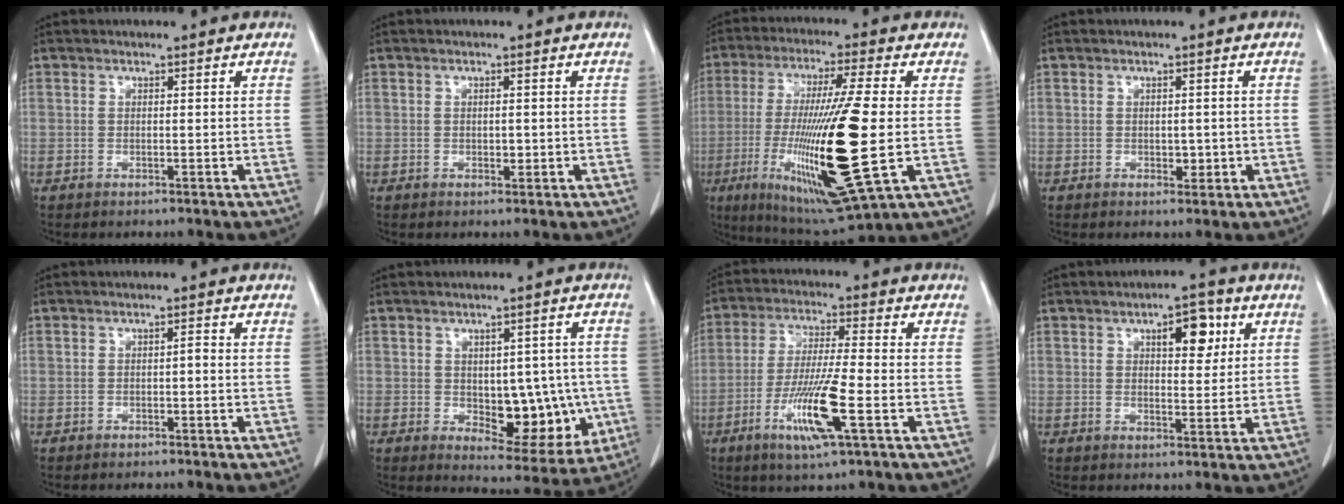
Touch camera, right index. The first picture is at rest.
{"total": 1.2, "force": [-0.1, 0.5, 1.0], "torque": [-0.016, -0.001, 0.000]}
{"total": 22.0, "force": [-4.2, 1.7, 21.6], "torque": [-0.436, -0.037, -0.066]}
{"total": 1.8, "force": [-0.2, 1.2, 1.2], "torque": [-0.011, 0.002, 0.005]}
{"total": 0.9, "force": [-0.3, 0.2, 0.8], "torque": [-0.008, 0.005, -0.004]}
{"total": 11.5, "force": [-1.4, 6.1, 9.6], "torque": [-0.101, 0.009, 0.004]}
{"total": 11.0, "force": [-4.1, 0.2, 10.2], "torque": [-0.195, -0.018, -0.076]}
{"total": 6.1, "force": [2.5, 2.5, 5.0], "torque": [-0.069, 0.006, 0.036]}